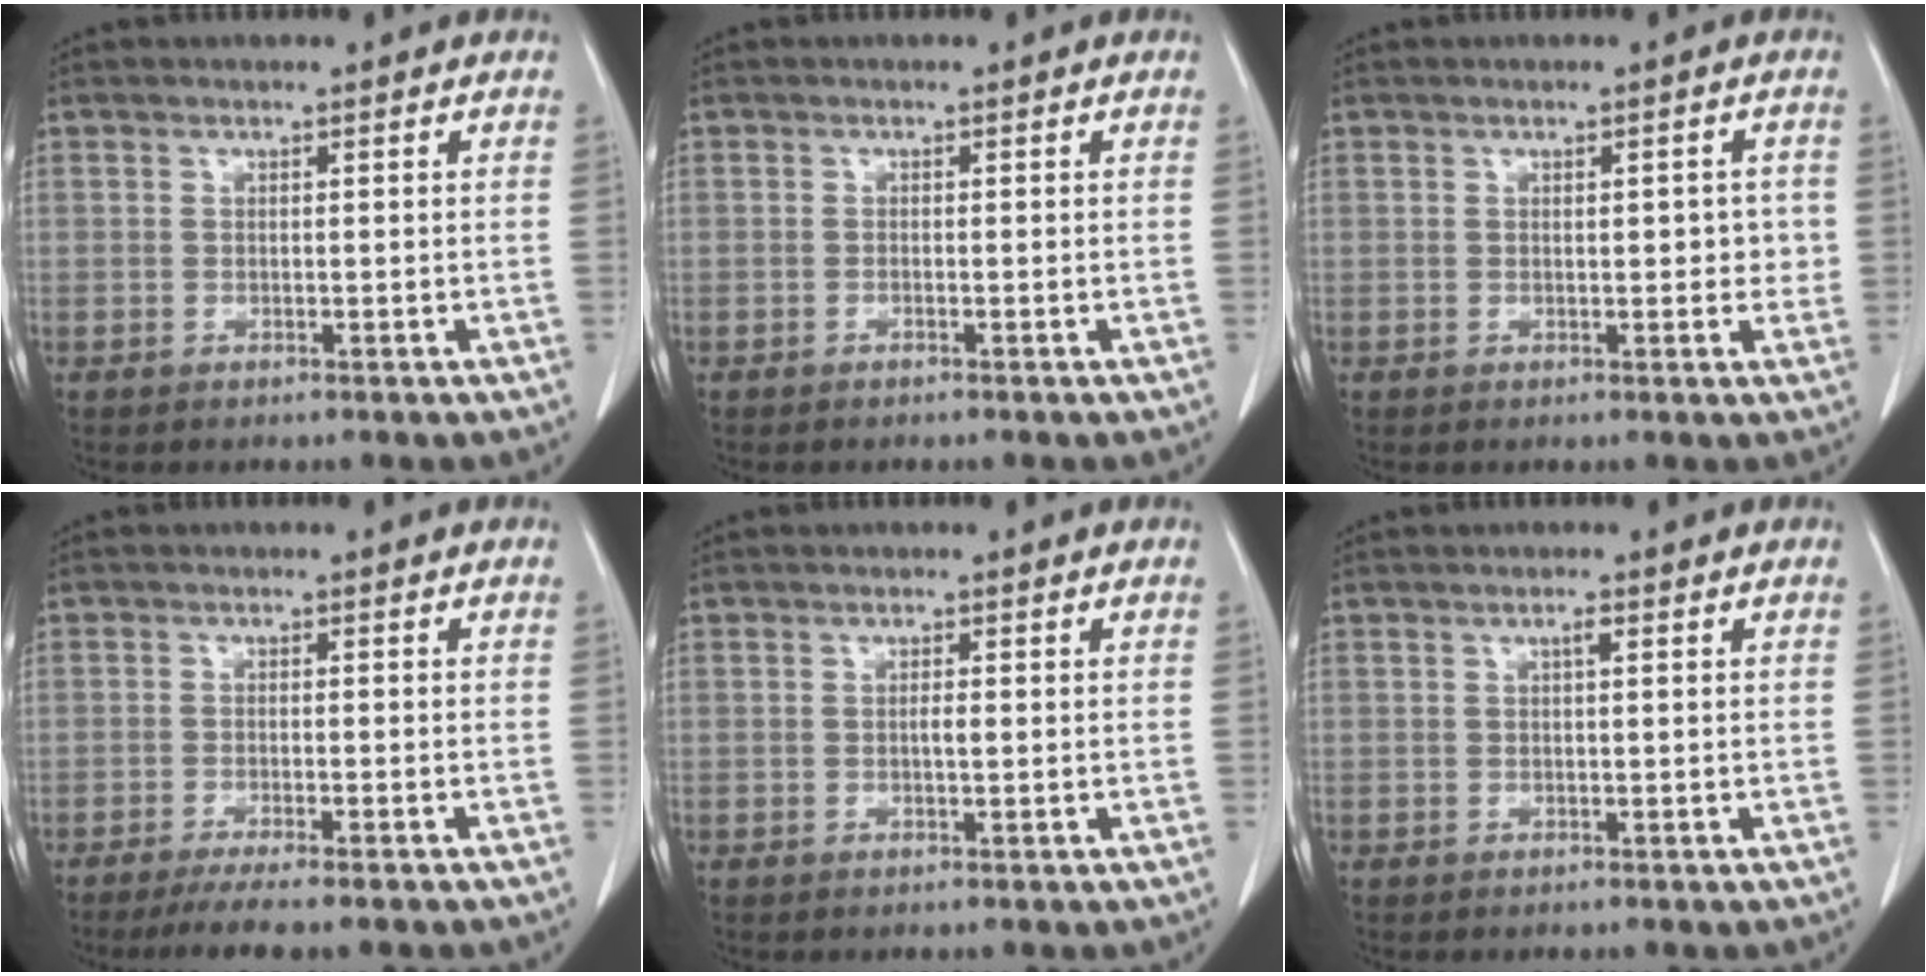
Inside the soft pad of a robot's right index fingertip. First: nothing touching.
{"total": 0.0}
{"total": 3.2, "force": [0.2, 1.5, 2.8], "torque": [-0.032, 0.003, 0.003]}
{"total": 7.1, "force": [-5.9, 0.3, 4.0], "torque": [-0.048, -0.014, -0.089]}
{"total": 1.1, "force": [0.0, 0.2, 1.0], "torque": [-0.019, 0.001, 0.000]}
{"total": 0.9, "force": [0.3, 0.1, 0.9], "torque": [-0.016, 0.003, 0.004]}